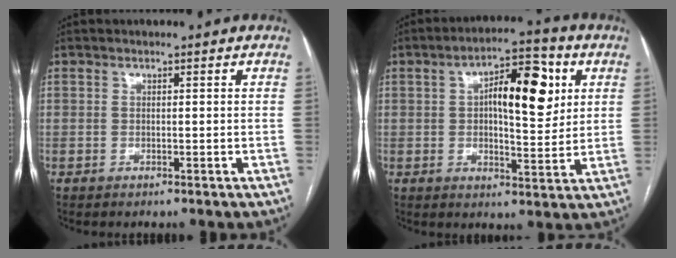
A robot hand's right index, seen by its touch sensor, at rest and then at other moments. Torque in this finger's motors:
{"motor_torque": [0.56, 0.34, 0.28, 0.13]}